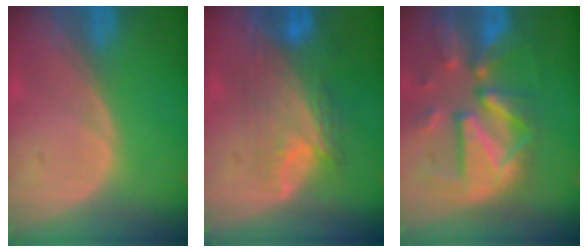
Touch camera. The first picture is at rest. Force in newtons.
{"total": 8.7, "press": 7.8, "slide": 3.8}
{"total": 12.3, "press": 10.6, "slide": 6.1}